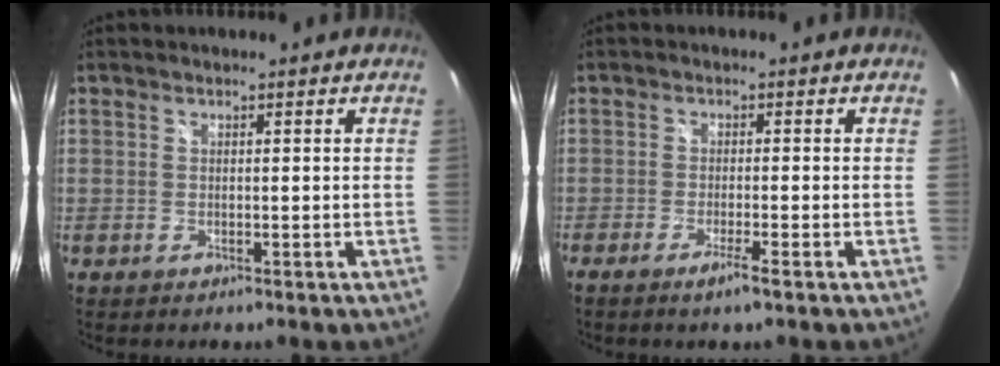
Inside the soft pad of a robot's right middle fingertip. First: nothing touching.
{"total": 2.9, "force": [-1.9, -0.4, 2.2], "torque": [-0.048, -0.004, -0.034]}